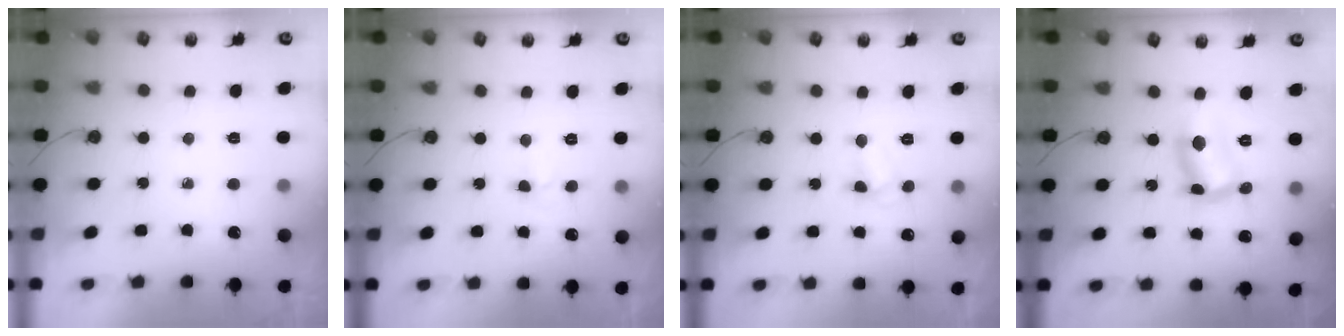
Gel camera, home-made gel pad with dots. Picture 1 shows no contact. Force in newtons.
{"total": 2.7, "press": 2.6, "slide": 0.6}
{"total": 5.2, "press": 5.2, "slide": 0.6}
{"total": 9.4, "press": 9.3, "slide": 0.6}